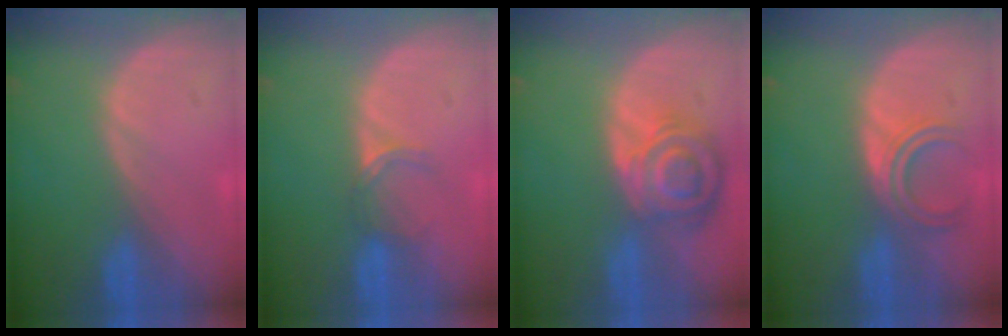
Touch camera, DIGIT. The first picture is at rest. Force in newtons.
{"total": 2.5, "press": 2.0, "slide": 1.4}
{"total": 8.4, "press": 7.4, "slide": 3.9}
{"total": 4.4, "press": 4.1, "slide": 1.6}